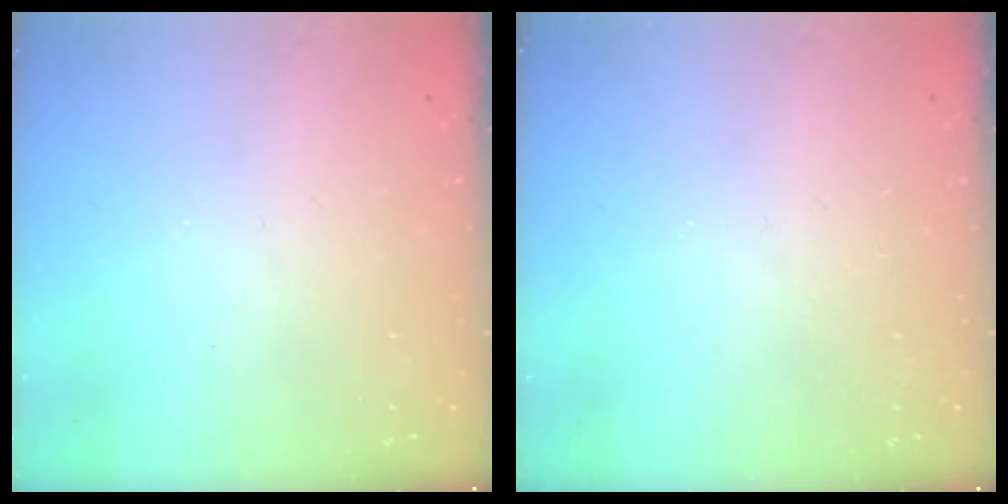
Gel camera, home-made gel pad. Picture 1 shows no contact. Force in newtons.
{"total": 0.0}